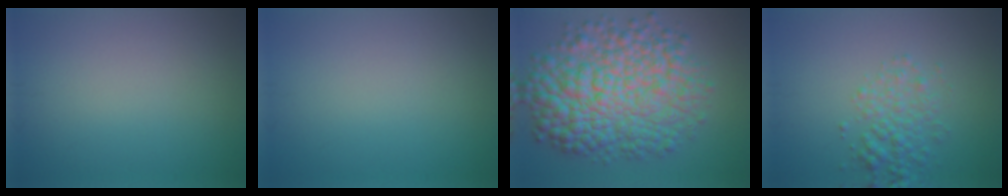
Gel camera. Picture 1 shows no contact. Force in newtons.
{"total": 0.0}
{"total": 11.2, "press": 11.2, "slide": 0.2}
{"total": 2.9, "press": 2.9, "slide": 0.1}